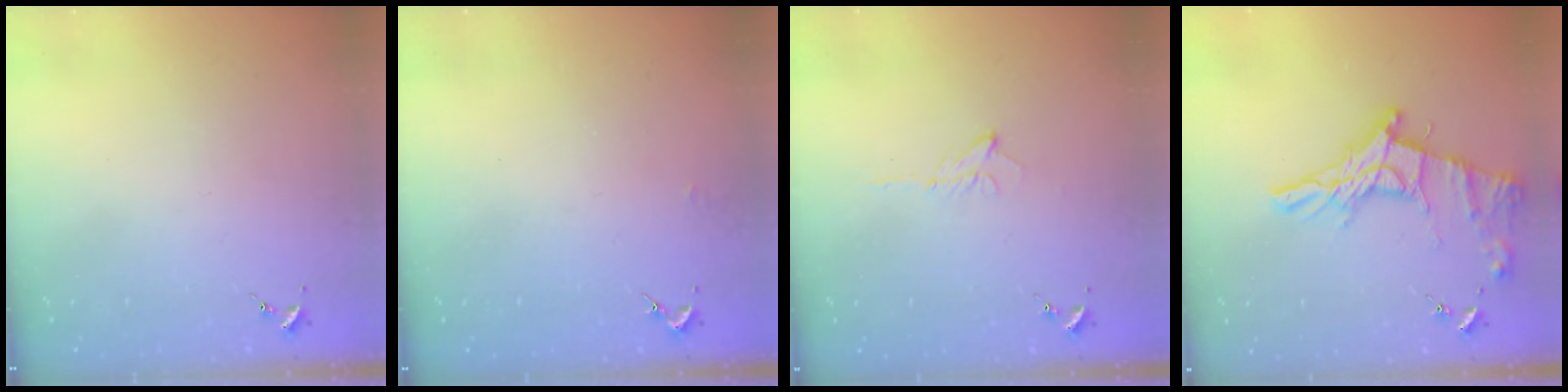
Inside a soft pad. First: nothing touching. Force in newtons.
{"total": 1.4, "press": 1.4, "slide": 0.1}
{"total": 6.5, "press": 6.5, "slide": 0.8}
{"total": 16.2, "press": 16.1, "slide": 1.0}